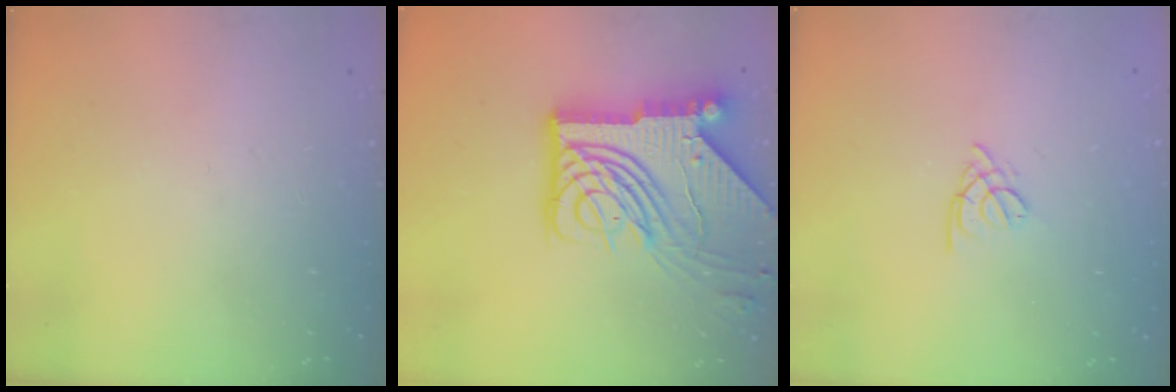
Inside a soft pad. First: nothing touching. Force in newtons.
{"total": 19.9, "press": 19.8, "slide": 2.6}
{"total": 1.8, "press": 1.7, "slide": 0.5}